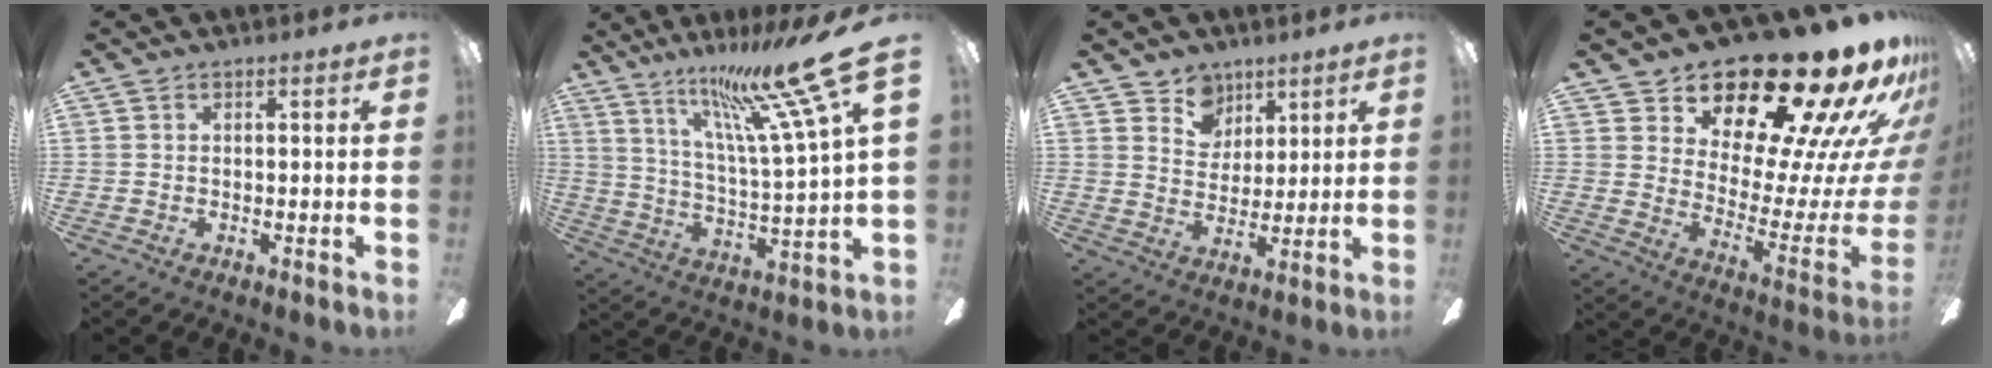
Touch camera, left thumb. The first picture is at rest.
{"total": 22.1, "force": [15.9, 1.9, 15.3], "torque": [-0.268, -0.092, 0.244]}
{"total": 8.0, "force": [5.5, 5.8, 0.5], "torque": [-0.013, -0.032, 0.104]}
{"total": 25.9, "force": [21.0, 7.3, 13.3], "torque": [-0.187, -0.166, 0.354]}